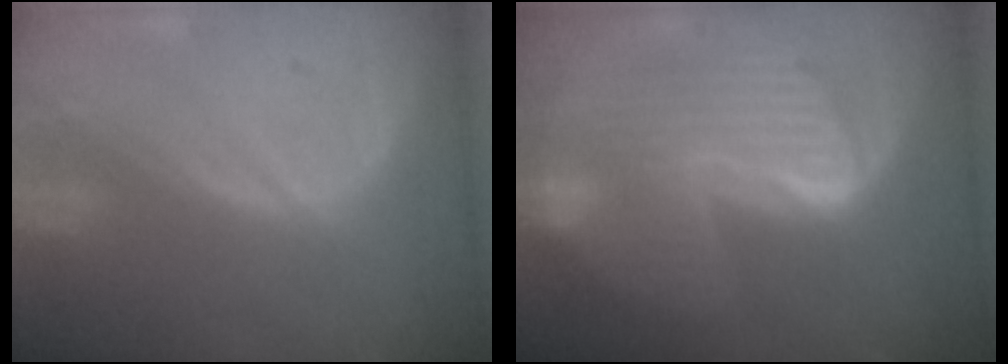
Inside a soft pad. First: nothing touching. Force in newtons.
{"total": 10.2, "press": 10.2, "slide": 0.9}